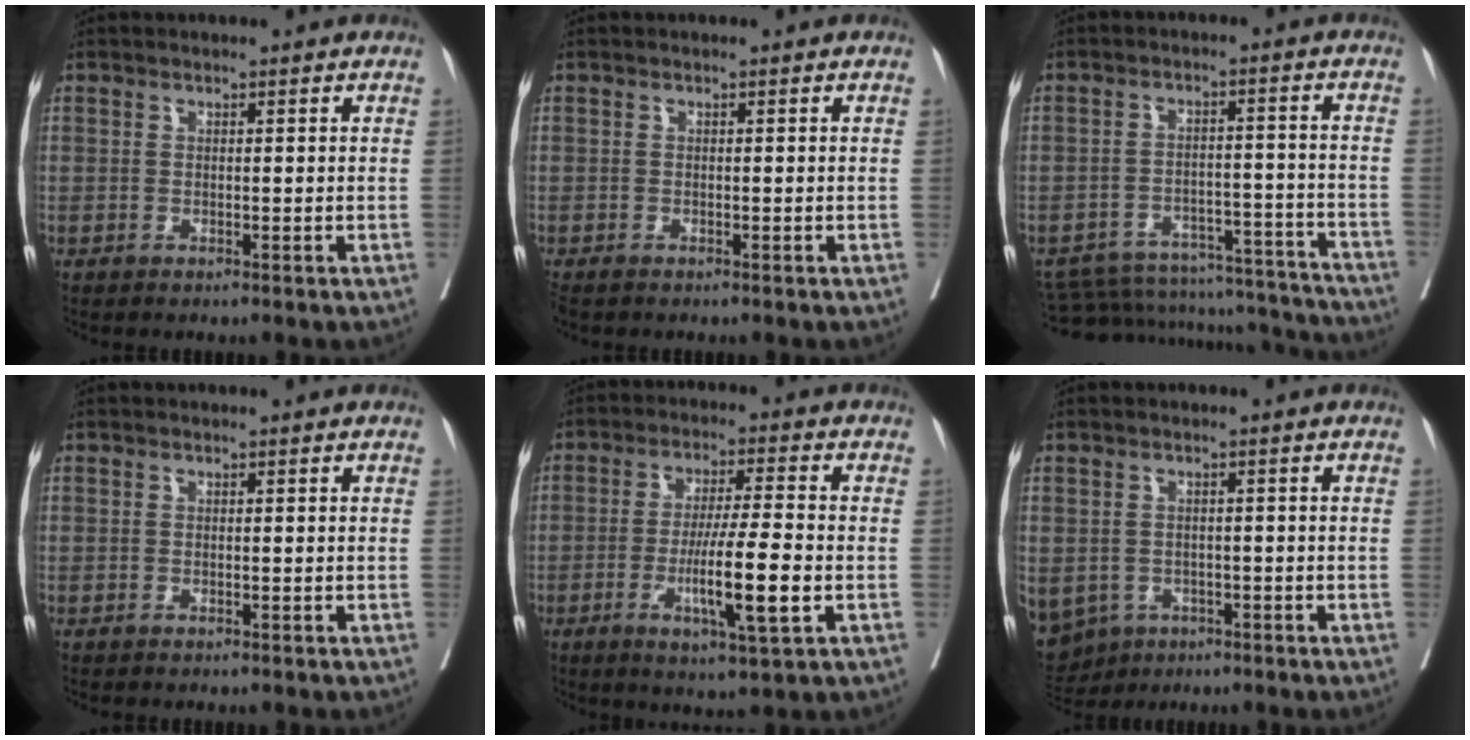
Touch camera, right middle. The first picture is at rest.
{"total": 1.2, "force": [-1.0, 0.4, 0.4], "torque": [-0.013, -0.005, -0.018]}
{"total": 19.6, "force": [-18.8, 4.1, 4.1], "torque": [-0.058, 0.018, -0.242]}
{"total": 0.5, "force": [-0.5, 0.1, 0.1], "torque": [-0.001, -0.001, -0.009]}
{"total": 10.1, "force": [-3.0, 0.2, 9.7], "torque": [-0.169, -0.017, -0.053]}
{"total": 14.0, "force": [-6.4, 11.4, 5.1], "torque": [-0.157, -0.006, -0.079]}